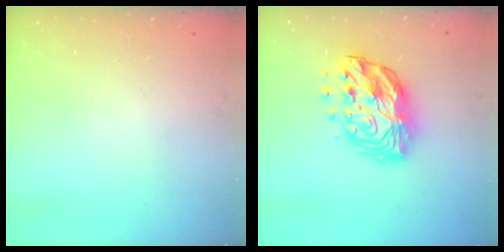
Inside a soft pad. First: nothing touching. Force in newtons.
{"total": 15.7, "press": 15.6, "slide": 1.2}